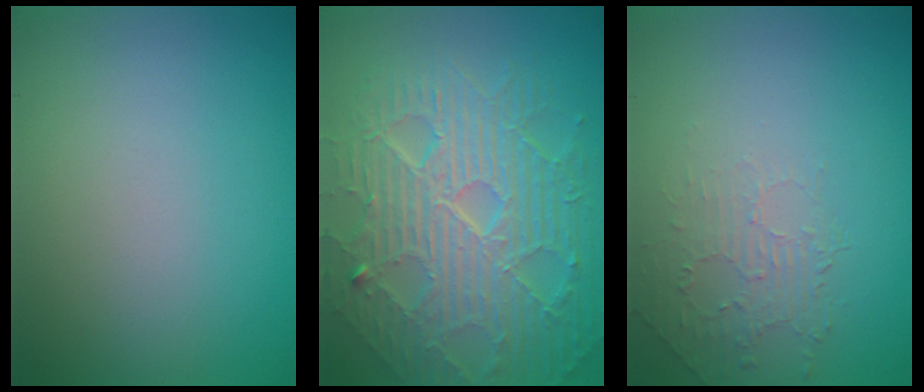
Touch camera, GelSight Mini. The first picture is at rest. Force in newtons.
{"total": 10.2, "press": 6.6, "slide": 7.8}
{"total": 2.0, "press": 0.6, "slide": 1.9}